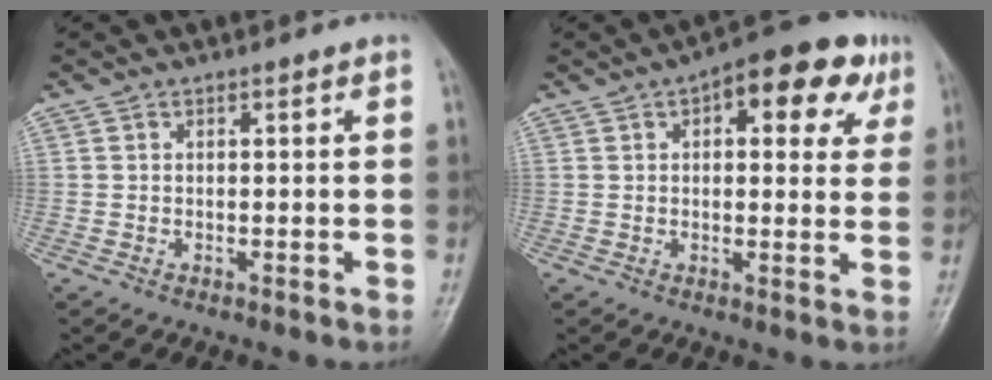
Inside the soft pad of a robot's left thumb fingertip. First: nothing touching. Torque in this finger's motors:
{"motor_torque": [0.09, 0.28, 0.26, 0.32, 0.12]}